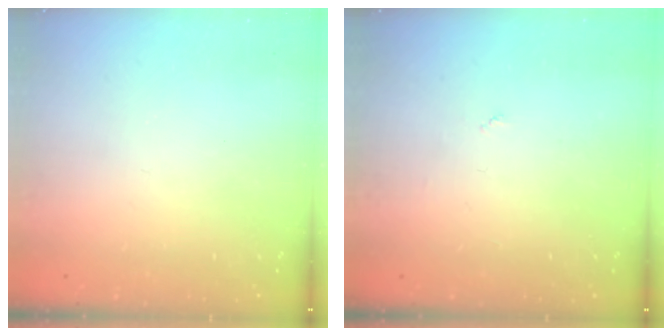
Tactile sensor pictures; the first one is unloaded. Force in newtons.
{"total": 2.7, "press": 2.7, "slide": 0.4}